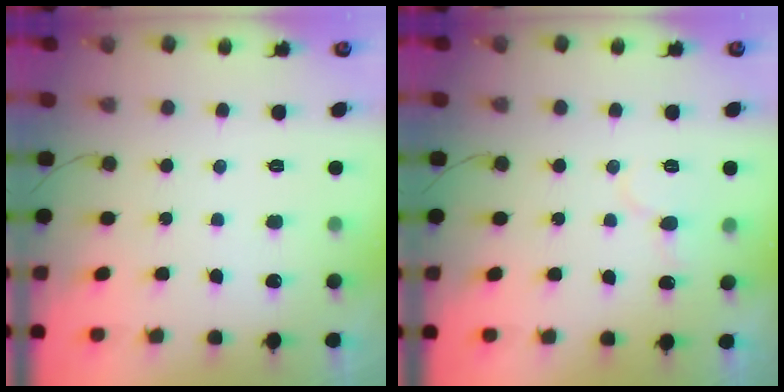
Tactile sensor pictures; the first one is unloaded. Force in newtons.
{"total": 5.4, "press": 5.3, "slide": 0.5}